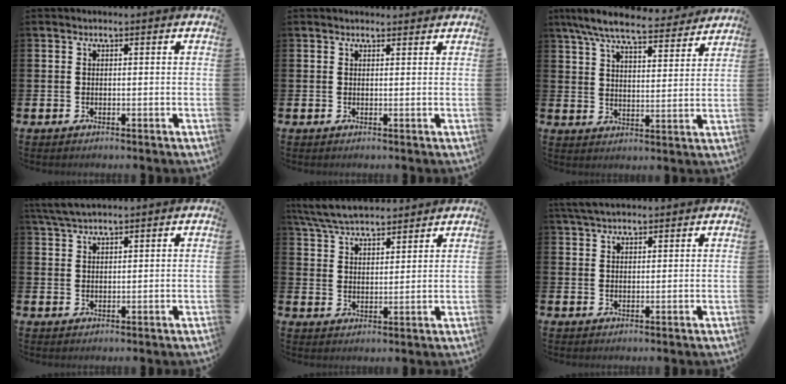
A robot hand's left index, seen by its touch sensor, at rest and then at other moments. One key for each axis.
{"total": 1.0, "fx": 0.9, "fy": 0.3, "fz": 0.1, "tx": 0.011, "ty": -0.001, "tz": 0.014}
{"total": 8.5, "fx": 7.7, "fy": 1.5, "fz": 3.3, "tx": -0.082, "ty": -0.043, "tz": 0.136}
{"total": 4.0, "fx": 3.6, "fy": 0.7, "fz": 1.5, "tx": -0.038, "ty": -0.005, "tz": 0.068}
{"total": 6.4, "fx": 6.2, "fy": 1.3, "fz": 1.4, "tx": -0.049, "ty": -0.025, "tz": 0.112}
{"total": 3.8, "fx": 3.4, "fy": 1.0, "fz": 1.4, "tx": -0.029, "ty": -0.007, "tz": 0.063}